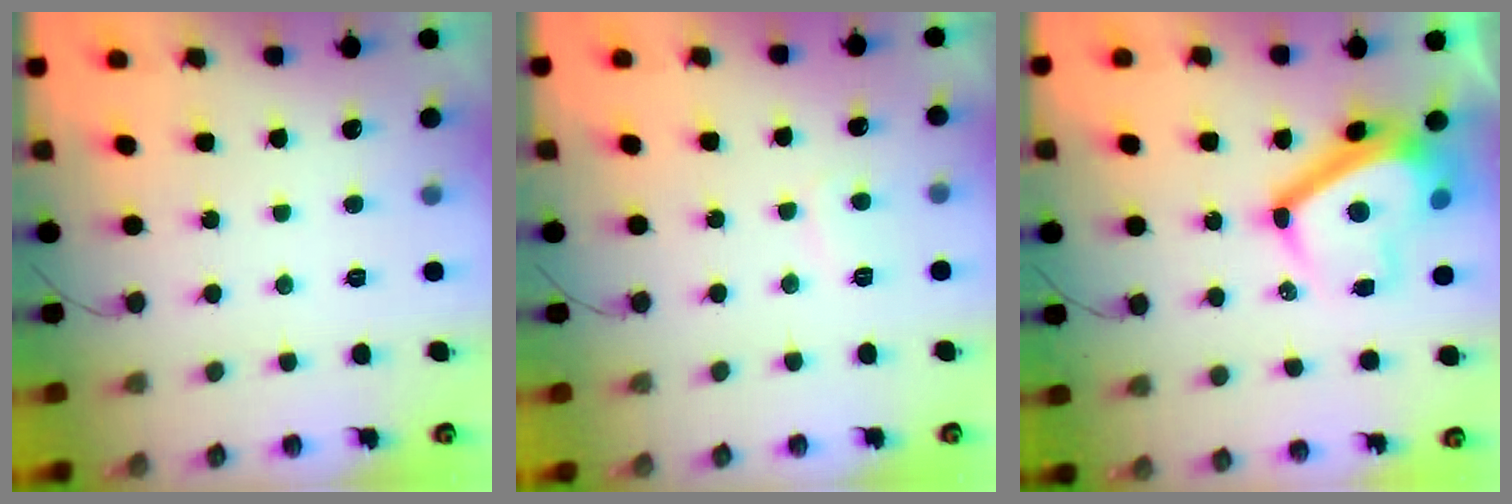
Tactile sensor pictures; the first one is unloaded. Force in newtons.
{"total": 2.6, "press": 2.5, "slide": 0.7}
{"total": 13.5, "press": 13.3, "slide": 1.9}